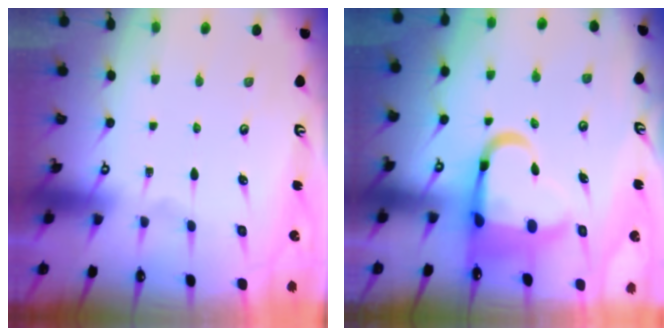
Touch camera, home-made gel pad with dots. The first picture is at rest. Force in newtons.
{"total": 10.7, "press": 10.4, "slide": 2.5}